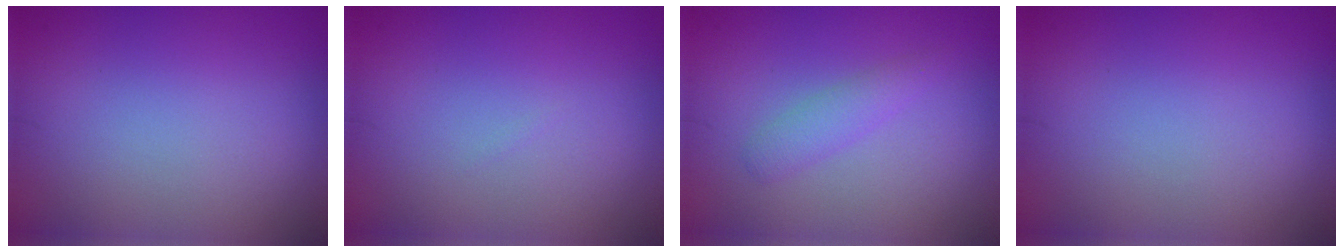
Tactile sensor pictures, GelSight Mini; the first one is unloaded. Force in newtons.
{"total": 0.0}
{"total": 1.7, "press": 1.7, "slide": 0.0}
{"total": 0.0}